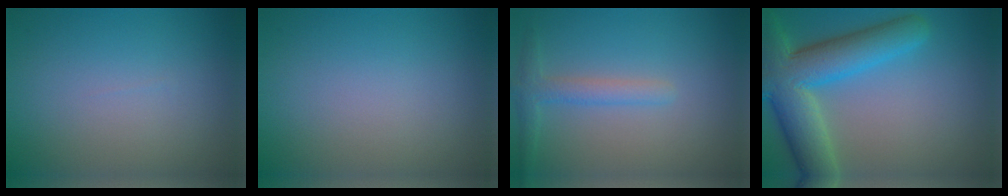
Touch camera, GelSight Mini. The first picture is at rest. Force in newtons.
{"total": 0.0}
{"total": 2.1, "press": 2.1, "slide": 0.1}
{"total": 8.8, "press": 8.8, "slide": 0.5}